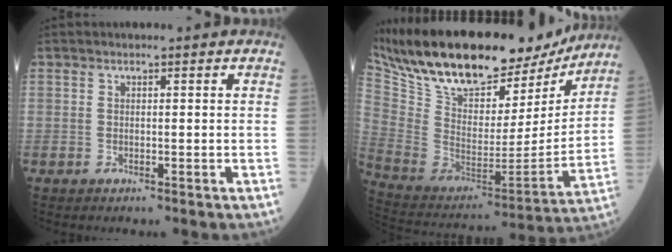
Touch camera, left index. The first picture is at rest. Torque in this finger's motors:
{"motor_torque": [0.47, -0.85, 0.44, 0.20]}